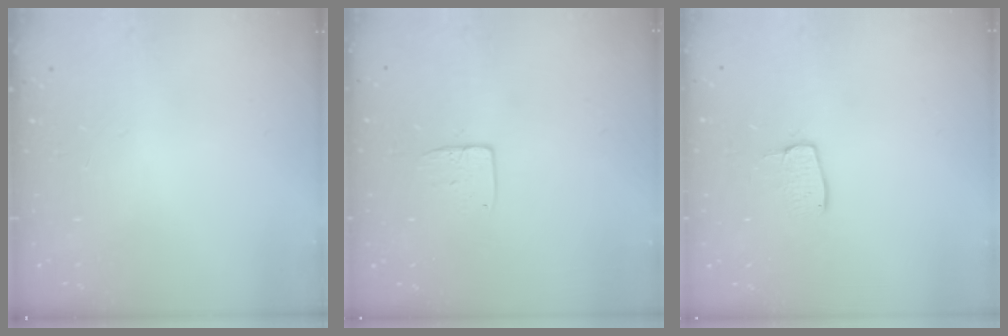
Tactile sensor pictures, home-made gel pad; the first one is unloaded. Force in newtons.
{"total": 5.8, "press": 5.7, "slide": 0.6}
{"total": 6.9, "press": 6.9, "slide": 0.4}